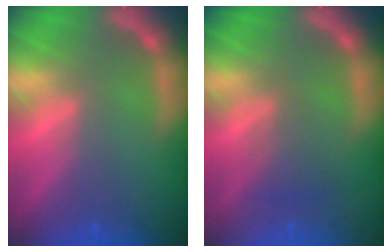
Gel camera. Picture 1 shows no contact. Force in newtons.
{"total": 2.0}